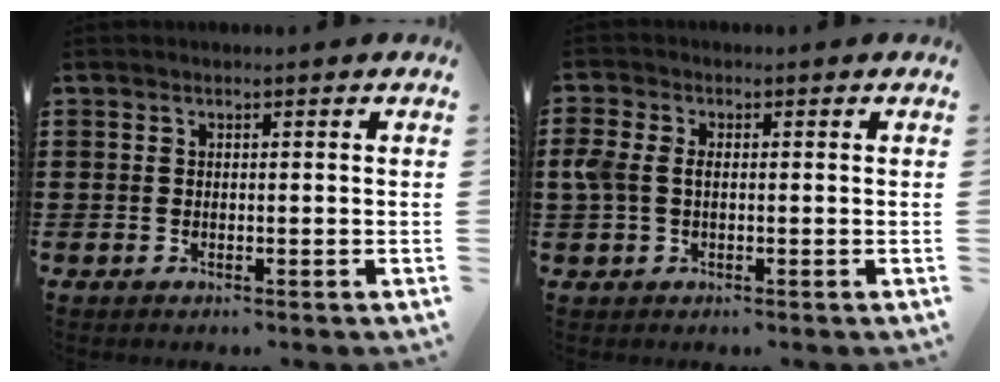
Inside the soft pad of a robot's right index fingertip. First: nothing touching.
{"total": 3.2, "force": [0.1, 2.1, 2.4], "torque": [-0.073, -0.001, -0.007]}